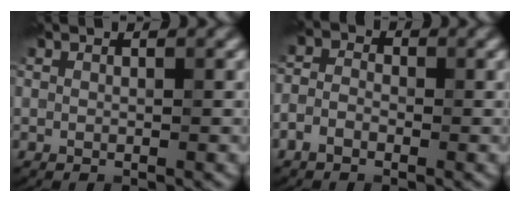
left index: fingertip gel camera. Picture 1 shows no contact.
{"total": 2.2, "force": [-1.2, 1.4, 1.2], "torque": [-0.023, 0.004, -0.035]}